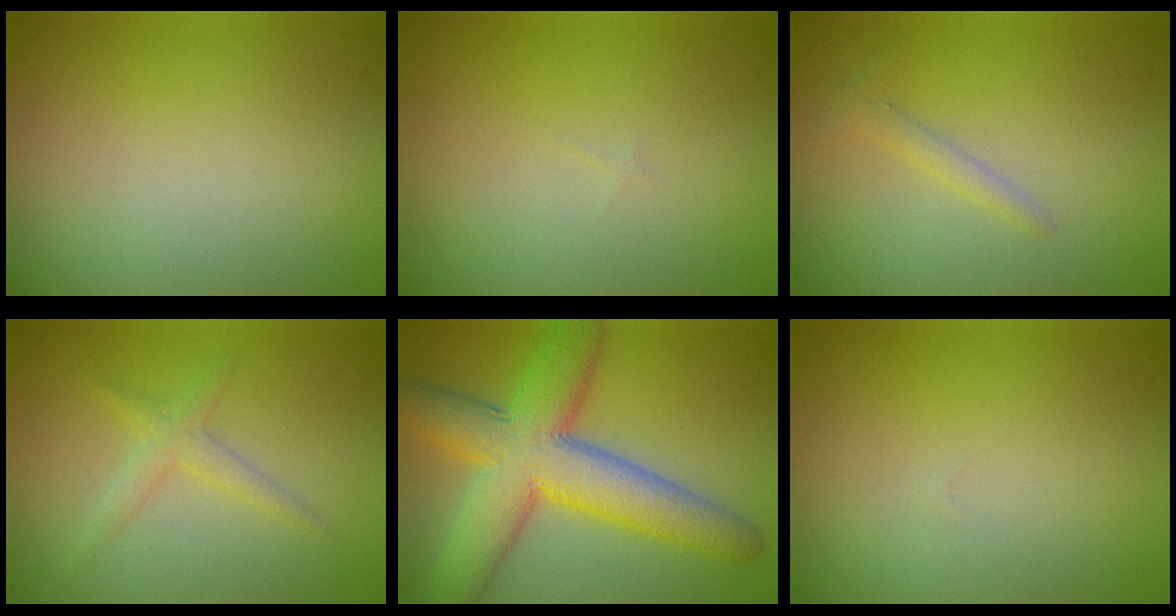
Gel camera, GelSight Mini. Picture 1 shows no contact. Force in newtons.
{"total": 0.0}
{"total": 1.2, "press": 1.2, "slide": 0.1}
{"total": 1.8, "press": 1.8, "slide": 0.1}
{"total": 10.1, "press": 10.1, "slide": 0.2}
{"total": 0.0}